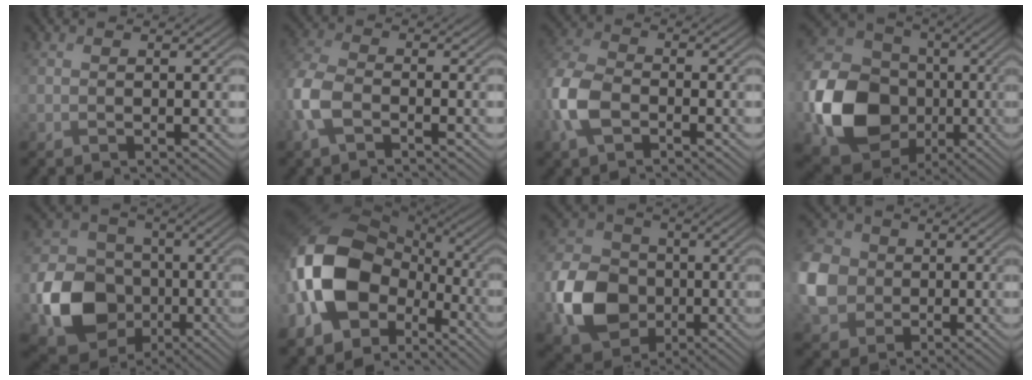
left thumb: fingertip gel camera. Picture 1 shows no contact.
{"total": 5.7, "force": [-2.9, 2.7, 4.1], "torque": [-0.107, -0.001, -0.074]}
{"total": 6.9, "force": [-3.2, 3.9, 4.7], "torque": [-0.123, -0.001, -0.082]}
{"total": 14.6, "force": [-4.1, 11.9, 7.5], "torque": [-0.172, -0.031, -0.087]}
{"total": 12.1, "force": [-3.9, 10.0, 5.6], "torque": [-0.126, -0.027, -0.082]}
{"total": 16.9, "force": [-5.6, 11.7, 10.9], "torque": [-0.245, -0.016, -0.121]}
{"total": 9.9, "force": [-3.1, 7.9, 5.1], "torque": [-0.113, -0.008, -0.072]}
{"total": 7.5, "force": [-1.0, 6.5, 3.5], "torque": [-0.104, 0.000, -0.031]}